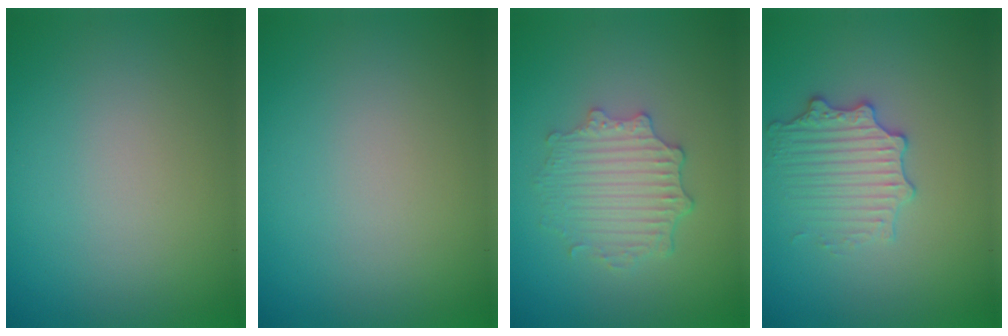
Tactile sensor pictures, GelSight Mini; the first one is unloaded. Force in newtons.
{"total": 0.0}
{"total": 4.0, "press": 3.2, "slide": 2.4}
{"total": 3.1, "press": 3.0, "slide": 0.5}